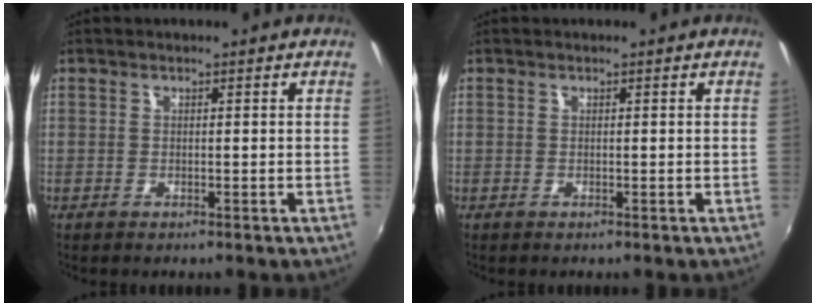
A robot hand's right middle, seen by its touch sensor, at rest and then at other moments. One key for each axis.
{"total": 0.0}